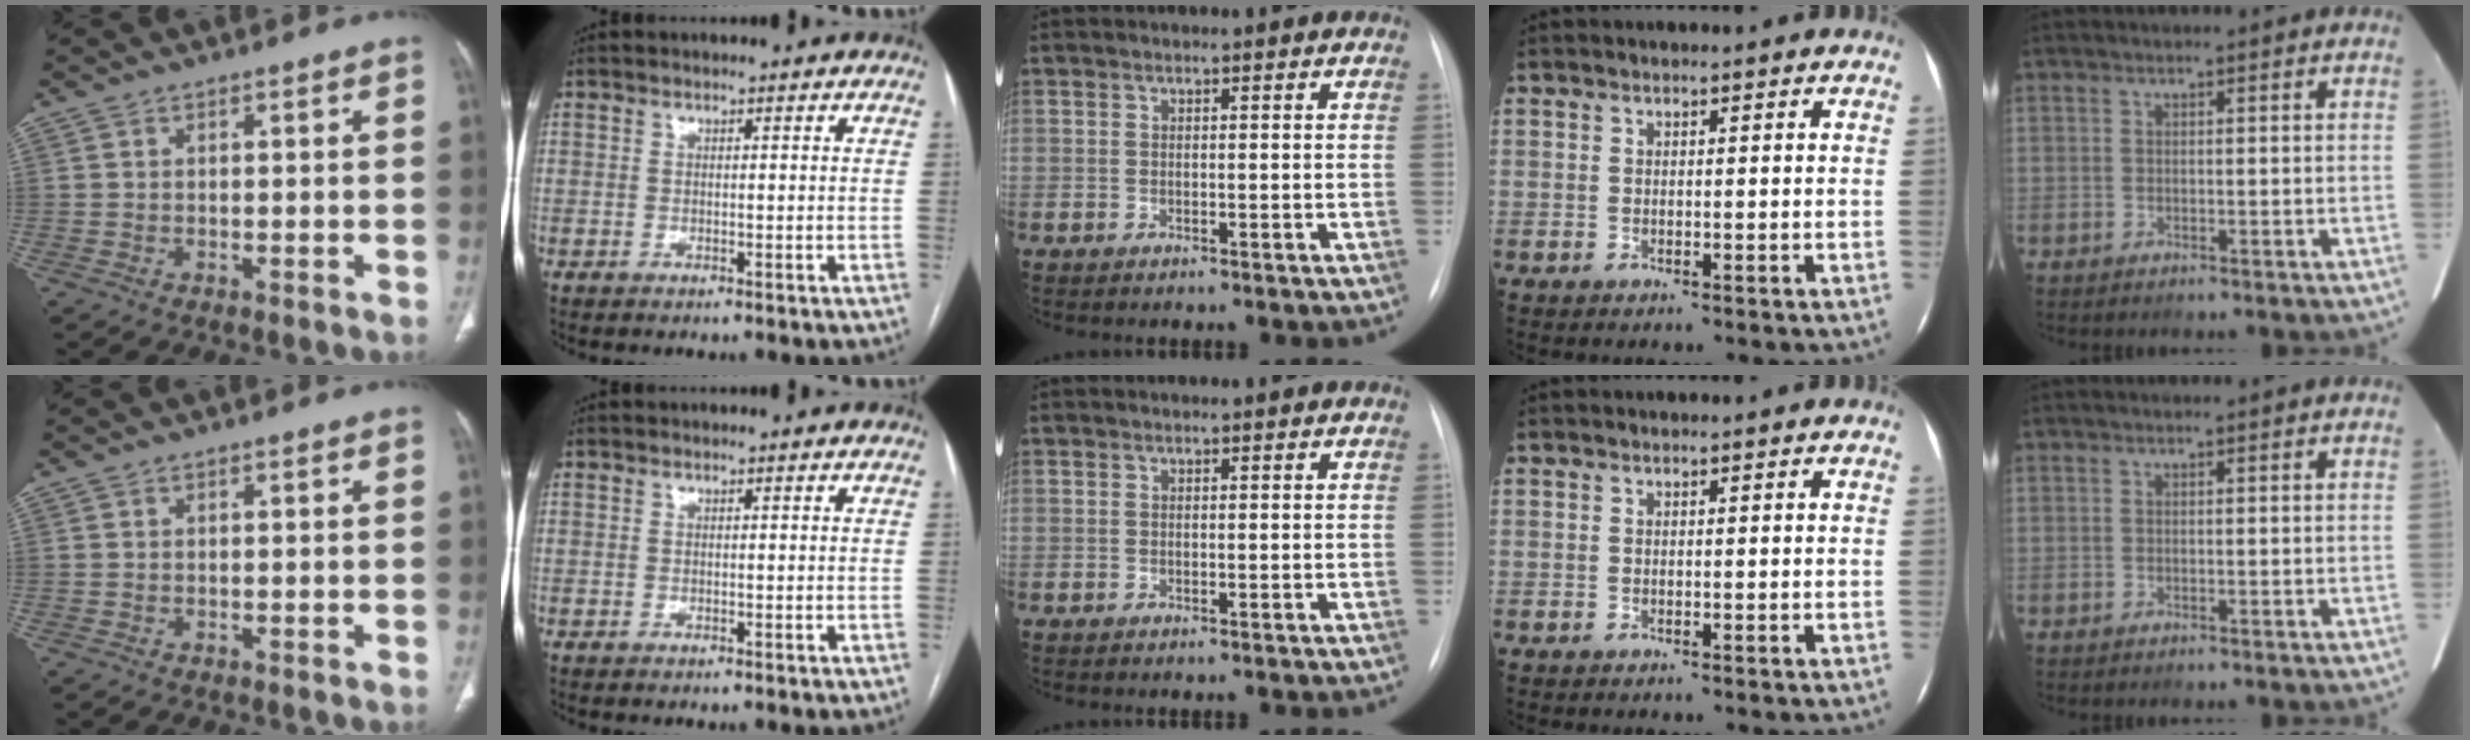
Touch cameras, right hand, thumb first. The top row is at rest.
{}